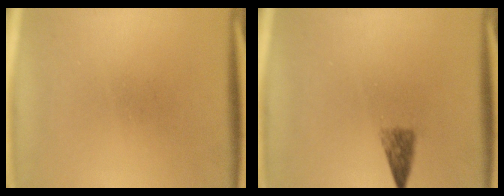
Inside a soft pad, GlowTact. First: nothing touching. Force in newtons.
{"total": 2.4}